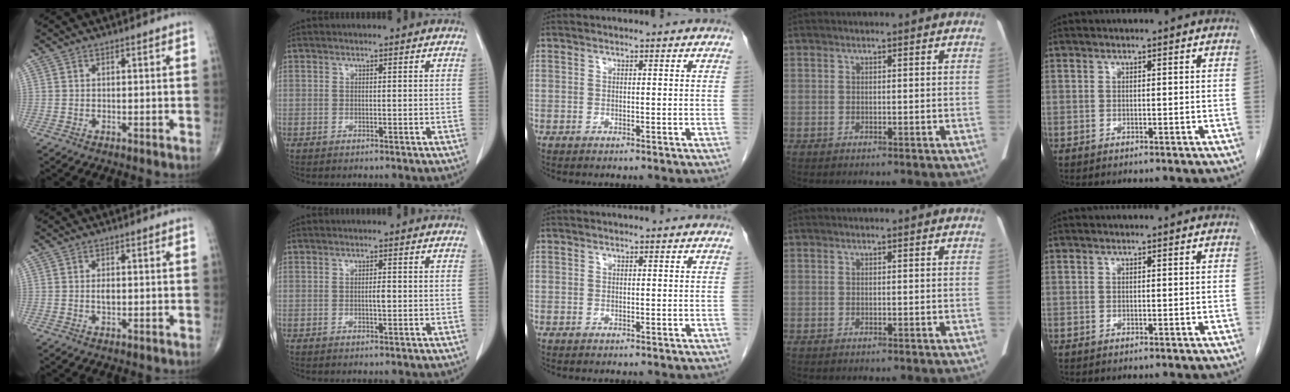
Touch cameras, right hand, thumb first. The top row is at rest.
{"thumb": {"total": 1.5, "force": [0.0, 0.8, 1.3], "torque": [-0.023, -0.001, 0.000]}, "index": {"total": 1.2, "force": [-0.2, 0.2, 1.1], "torque": [-0.020, 0.000, -0.003]}}